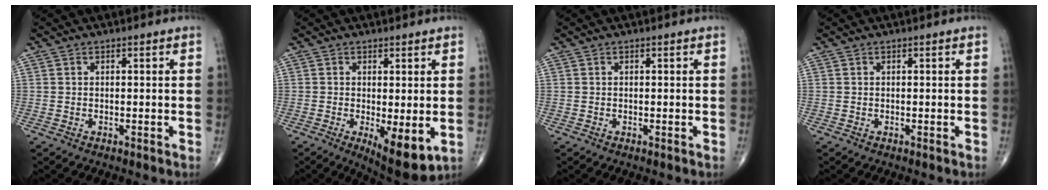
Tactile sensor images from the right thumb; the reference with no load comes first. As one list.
[{"total": 7.9, "force": [-1.6, 2.7, 7.3], "torque": [-0.102, -0.024, -0.016]}, {"total": 0.0}, {"total": 0.0}]